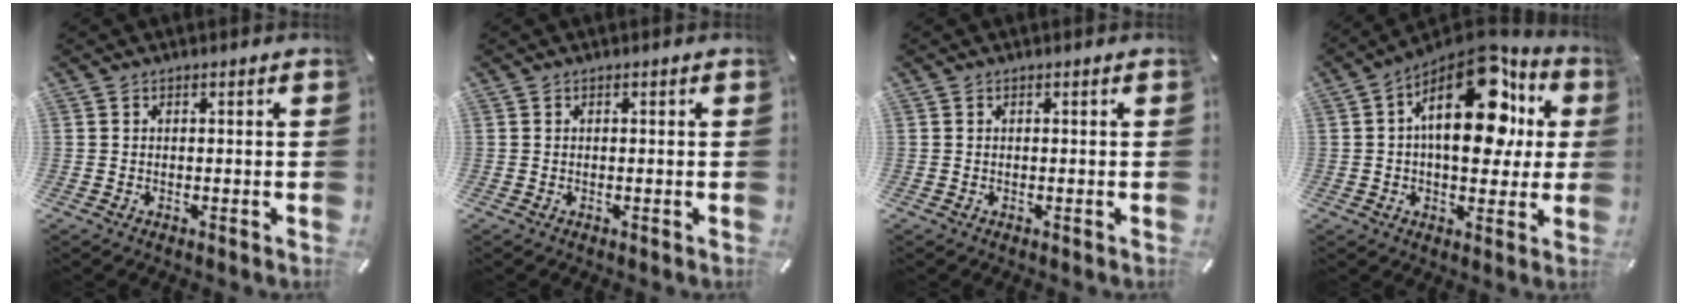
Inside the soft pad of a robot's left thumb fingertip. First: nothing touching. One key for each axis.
{"total": 0.0}
{"total": 0.0}
{"total": 22.5, "fx": 6.8, "fy": 12.4, "fz": 17.4, "tx": -0.260, "ty": -0.042, "tz": 0.114}